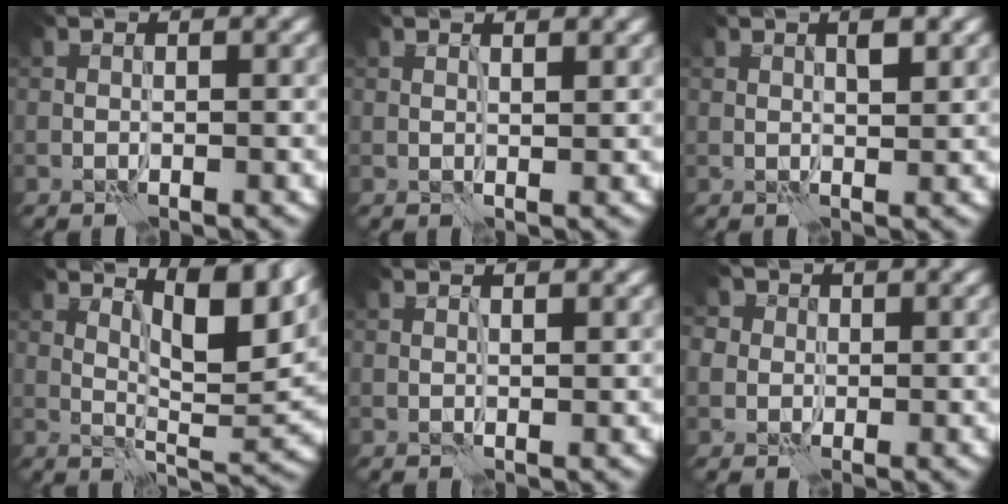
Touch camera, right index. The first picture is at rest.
{"total": 0.9, "force": [0.7, 0.0, 0.4], "torque": [-0.008, -0.002, 0.015]}
{"total": 1.6, "force": [0.9, 0.4, 1.2], "torque": [-0.019, 0.001, 0.016]}
{"total": 6.9, "force": [3.8, 1.7, 5.4], "torque": [-0.083, -0.006, 0.068]}
{"total": 0.5, "force": [0.5, -0.1, 0.2], "torque": [-0.004, 0.000, 0.011]}
{"total": 6.0, "force": [2.8, 4.8, 2.3], "torque": [-0.037, 0.025, 0.020]}